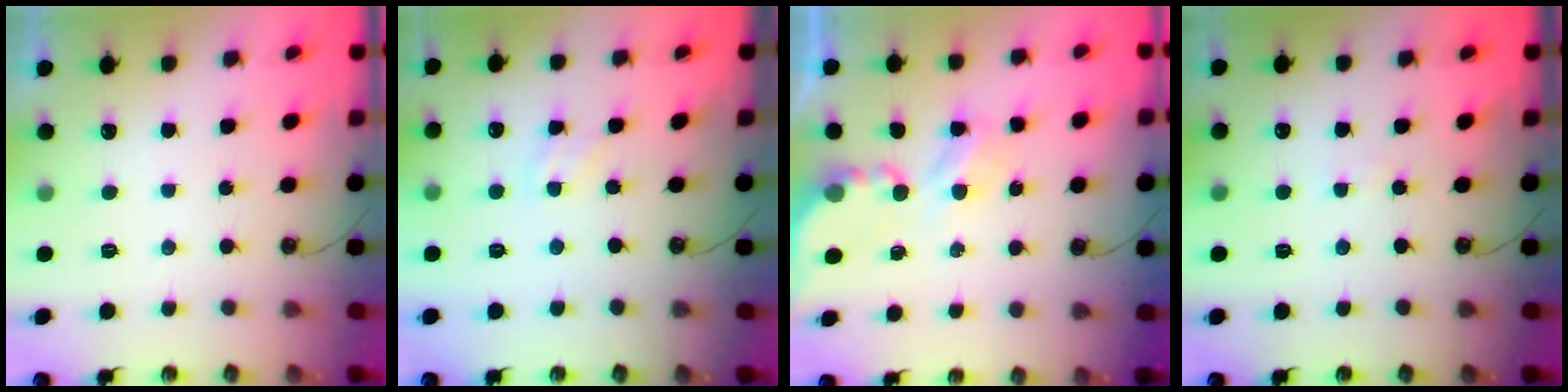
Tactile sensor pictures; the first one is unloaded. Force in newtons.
{"total": 1.7, "press": 1.7, "slide": 0.3}
{"total": 3.9, "press": 3.9, "slide": 0.1}
{"total": 0.9, "press": 0.9, "slide": 0.1}